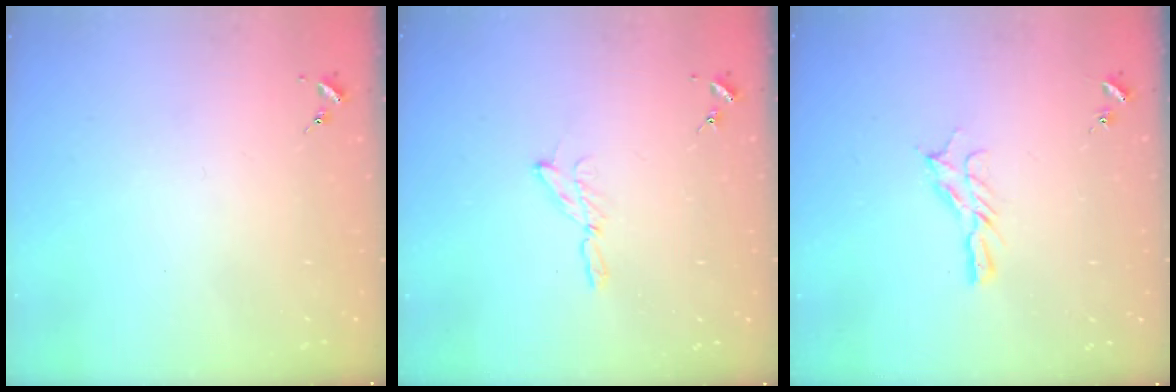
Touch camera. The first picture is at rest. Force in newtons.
{"total": 4.1, "press": 4.1, "slide": 0.4}
{"total": 6.9, "press": 6.9, "slide": 0.2}